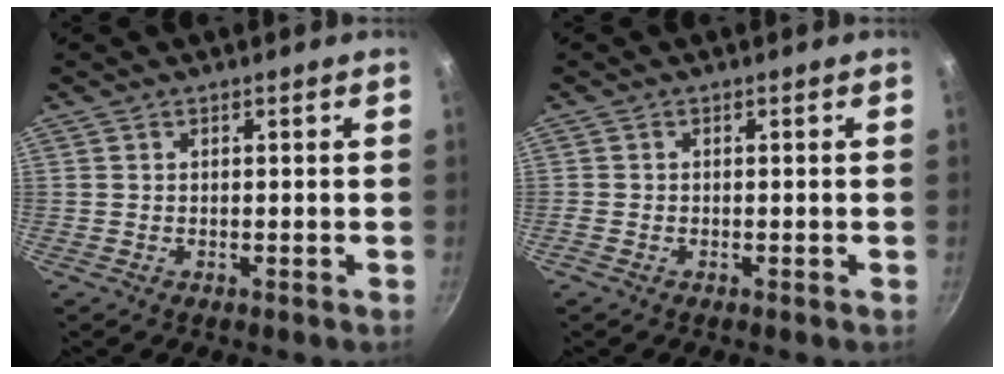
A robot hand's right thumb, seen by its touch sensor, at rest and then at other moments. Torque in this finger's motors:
{"motor_torque": [0.28, 0.15, 0.14, 0.06, 0.03]}